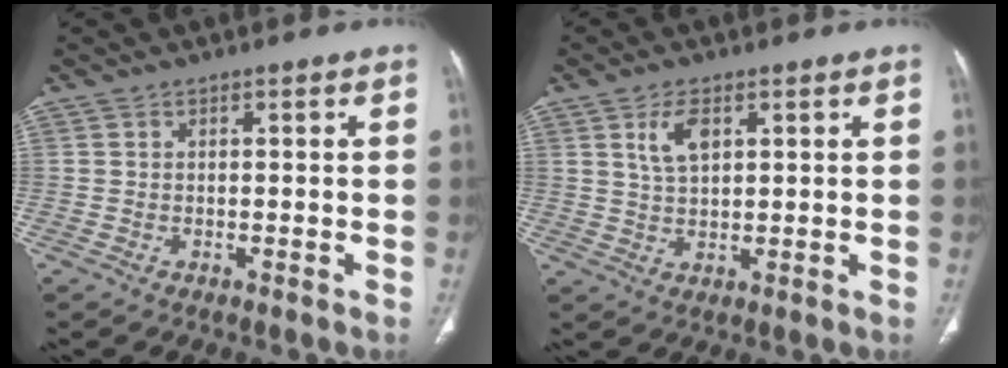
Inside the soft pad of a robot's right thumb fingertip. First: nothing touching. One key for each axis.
{"total": 5.2, "fx": 2.2, "fy": 2.6, "fz": 4.0, "tx": -0.073, "ty": -0.005, "tz": 0.047}